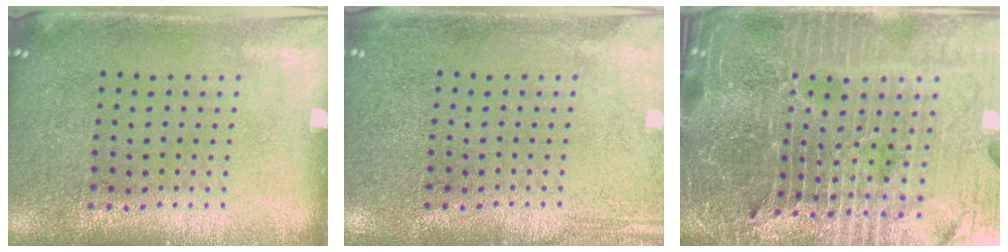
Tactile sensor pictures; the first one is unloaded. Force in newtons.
{"total": 2.2, "press": 2.2, "slide": 0.4}
{"total": 7.2, "press": 6.2, "slide": 3.6}